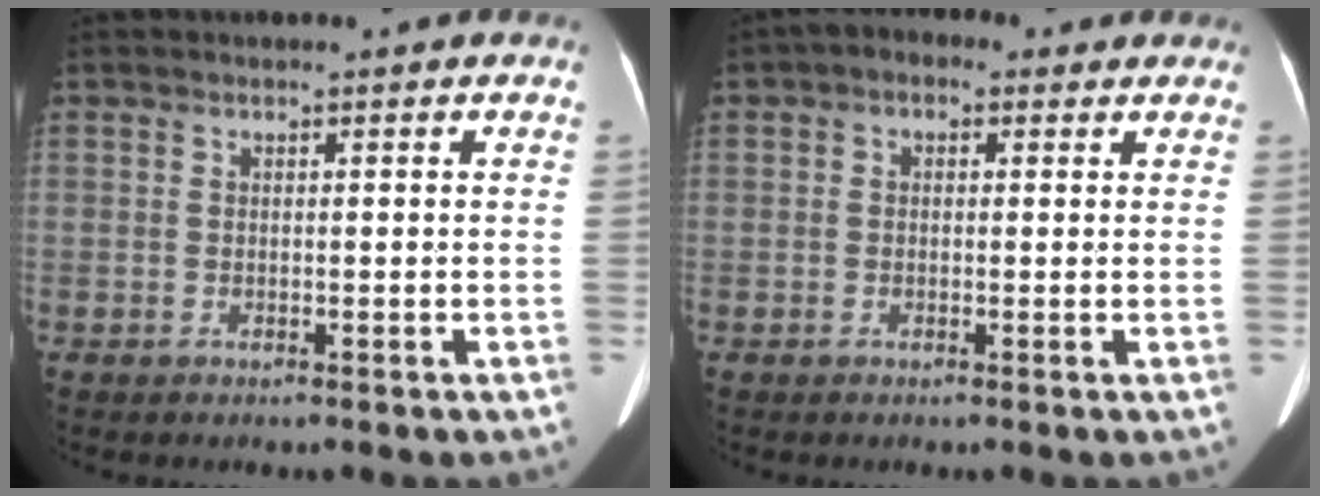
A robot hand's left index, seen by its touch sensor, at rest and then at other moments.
{"total": 3.5, "force": [1.6, 2.2, 2.2], "torque": [-0.032, 0.027, 0.016]}